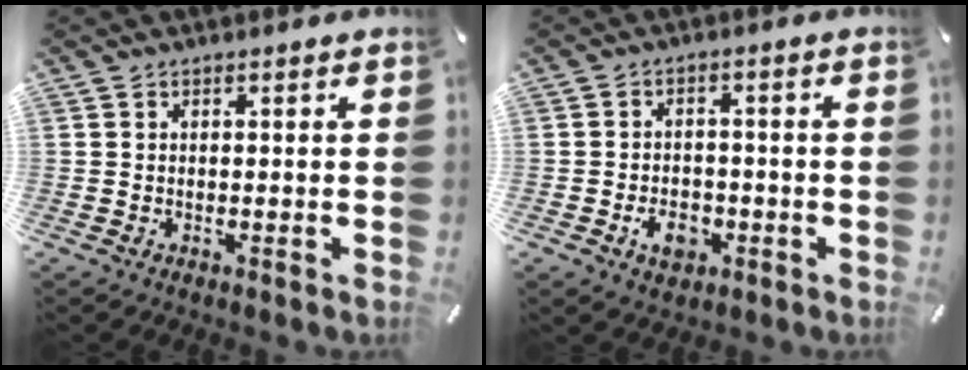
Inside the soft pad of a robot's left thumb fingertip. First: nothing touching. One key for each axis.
{"total": 6.0, "fx": -2.4, "fy": 4.2, "fz": 3.5, "tx": -0.060, "ty": 0.007, "tz": -0.044}